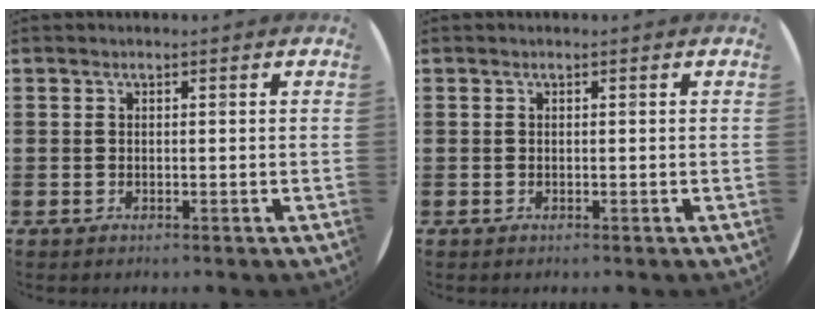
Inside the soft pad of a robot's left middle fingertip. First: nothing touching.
{"total": 0.0}